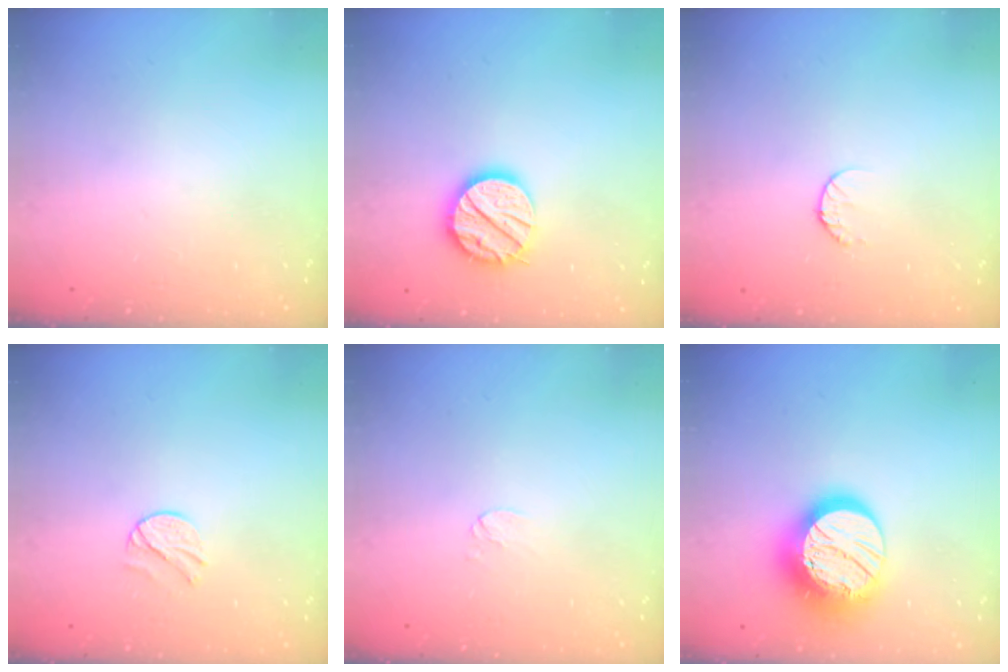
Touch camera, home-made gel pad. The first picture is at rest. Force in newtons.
{"total": 15.1, "press": 15.0, "slide": 1.3}
{"total": 6.0, "press": 6.0, "slide": 0.6}
{"total": 5.7, "press": 5.6, "slide": 0.6}
{"total": 3.6, "press": 3.6, "slide": 0.4}
{"total": 18.6, "press": 18.6, "slide": 1.0}